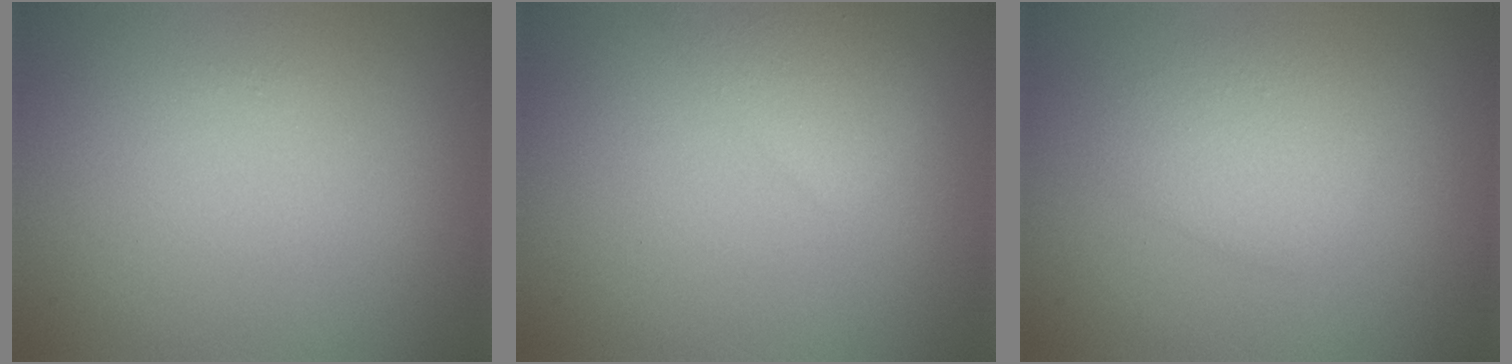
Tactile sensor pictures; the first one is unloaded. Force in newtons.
{"total": 2.6, "press": 2.6, "slide": 0.1}
{"total": 2.1, "press": 2.1, "slide": 0.2}